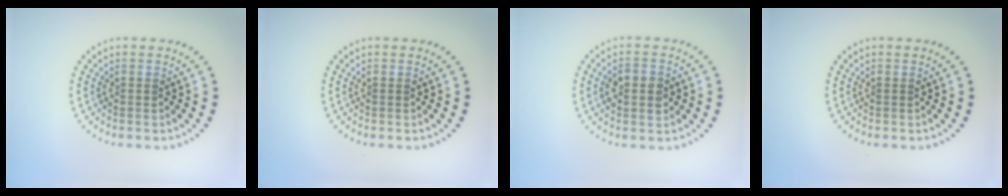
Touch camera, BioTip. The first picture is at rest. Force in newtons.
{"total": 0.0}
{"total": 3.5, "press": 3.5, "slide": 0.1}
{"total": 0.0}